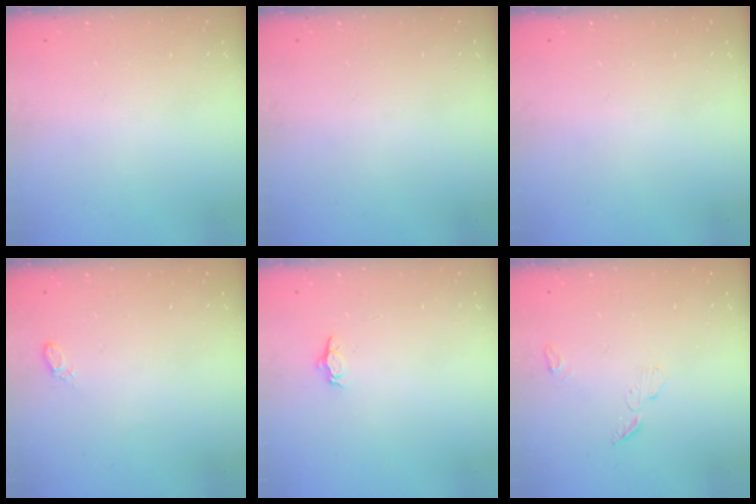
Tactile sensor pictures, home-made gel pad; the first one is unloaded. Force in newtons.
{"total": 0.0}
{"total": 0.0}
{"total": 4.5, "press": 4.3, "slide": 1.4}
{"total": 3.3, "press": 3.2, "slide": 0.5}
{"total": 3.8, "press": 3.8, "slide": 0.4}